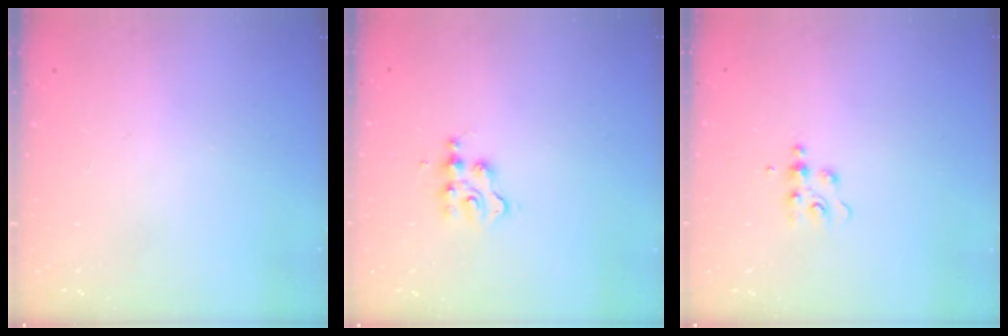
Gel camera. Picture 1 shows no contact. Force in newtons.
{"total": 2.8, "press": 2.8, "slide": 0.3}
{"total": 4.6, "press": 4.6, "slide": 0.6}